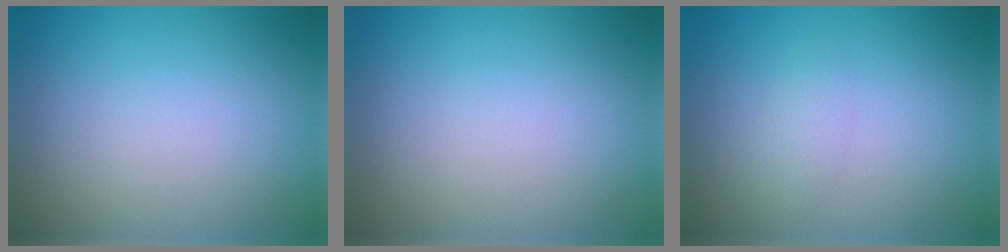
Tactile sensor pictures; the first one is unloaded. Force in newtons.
{"total": 0.0}
{"total": 1.1, "press": 1.1, "slide": 0.1}